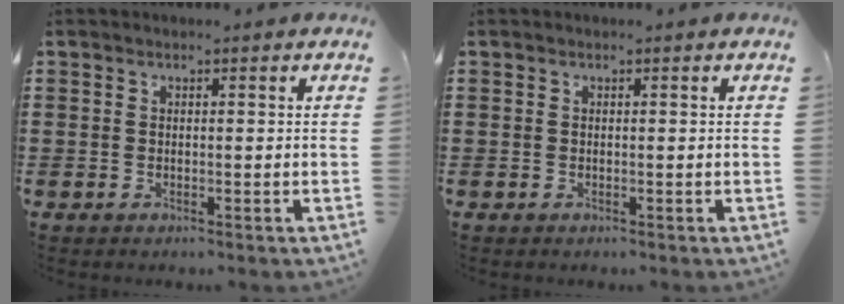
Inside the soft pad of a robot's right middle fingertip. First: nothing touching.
{"total": 0.0}